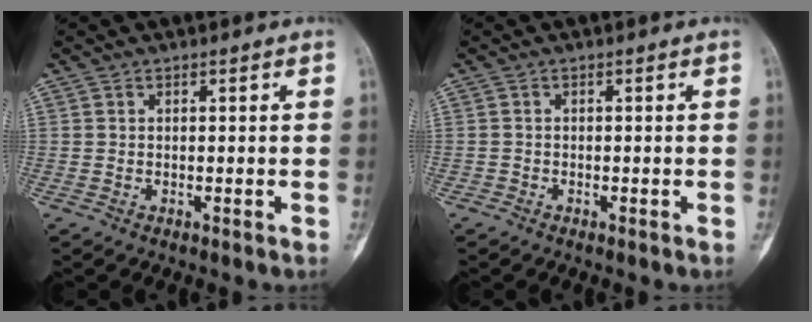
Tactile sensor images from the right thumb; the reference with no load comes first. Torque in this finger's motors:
{"motor_torque": [0.39, 0.11, 0.02, 0.06, -0.11]}